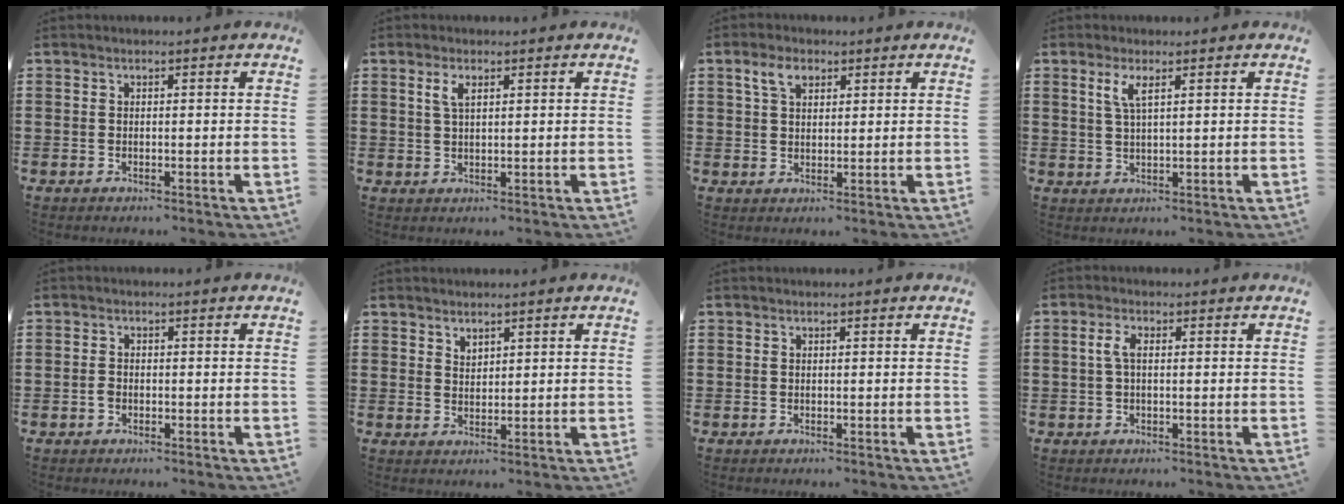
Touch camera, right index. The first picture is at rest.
{"total": 2.6, "force": [1.1, 1.0, 2.1], "torque": [-0.045, 0.006, 0.018]}
{"total": 3.8, "force": [2.1, 2.0, 2.4], "torque": [-0.055, 0.010, 0.038]}
{"total": 3.1, "force": [1.5, 0.7, 2.6], "torque": [-0.056, 0.004, 0.024]}
{"total": 1.3, "force": [-0.5, 0.8, 0.8], "torque": [-0.018, -0.001, -0.010]}
{"total": 1.9, "force": [1.7, 0.8, 0.1], "torque": [-0.004, 0.002, 0.033]}
{"total": 0.0}
{"total": 2.7, "force": [0.1, 1.0, 2.5], "torque": [-0.064, -0.001, -0.004]}